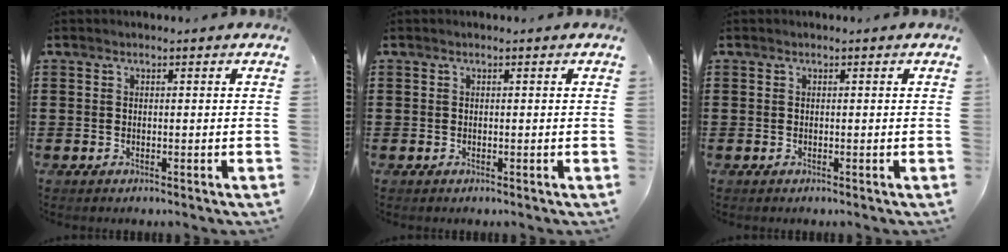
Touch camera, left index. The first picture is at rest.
{"total": 0.0}
{"total": 0.0}